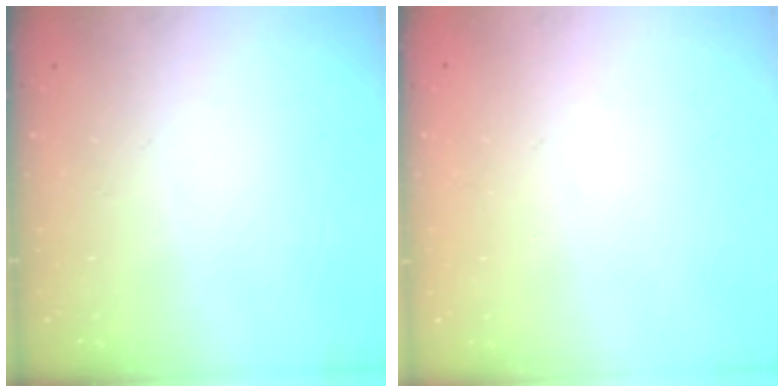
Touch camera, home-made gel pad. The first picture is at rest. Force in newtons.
{"total": 2.0, "press": 2.0, "slide": 0.1}